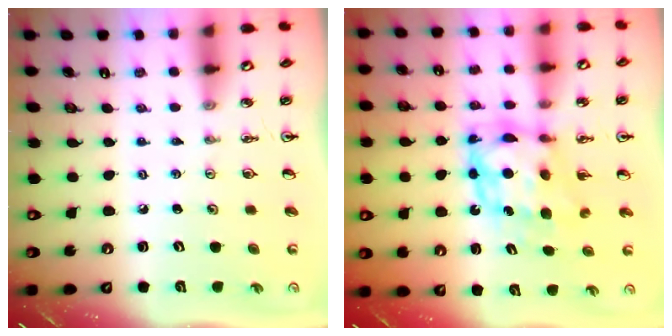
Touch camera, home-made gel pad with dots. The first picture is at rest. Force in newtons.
{"total": 9.0, "press": 9.0, "slide": 0.4}